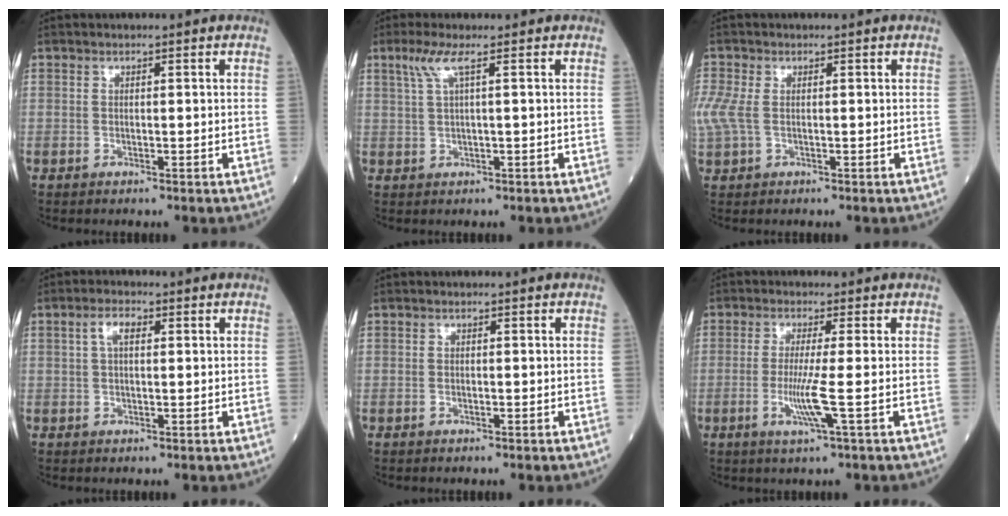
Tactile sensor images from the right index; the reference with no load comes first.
{"total": 3.0, "force": [1.4, -0.3, 2.6], "torque": [-0.067, 0.011, 0.033]}
{"total": 6.1, "force": [0.1, 3.8, 4.8], "torque": [-0.156, 0.011, 0.010]}
{"total": 2.9, "force": [0.9, 1.2, 2.4], "torque": [-0.053, 0.013, 0.020]}
{"total": 0.0}
{"total": 5.0, "force": [-1.1, -1.0, 4.7], "torque": [-0.102, -0.015, -0.024]}